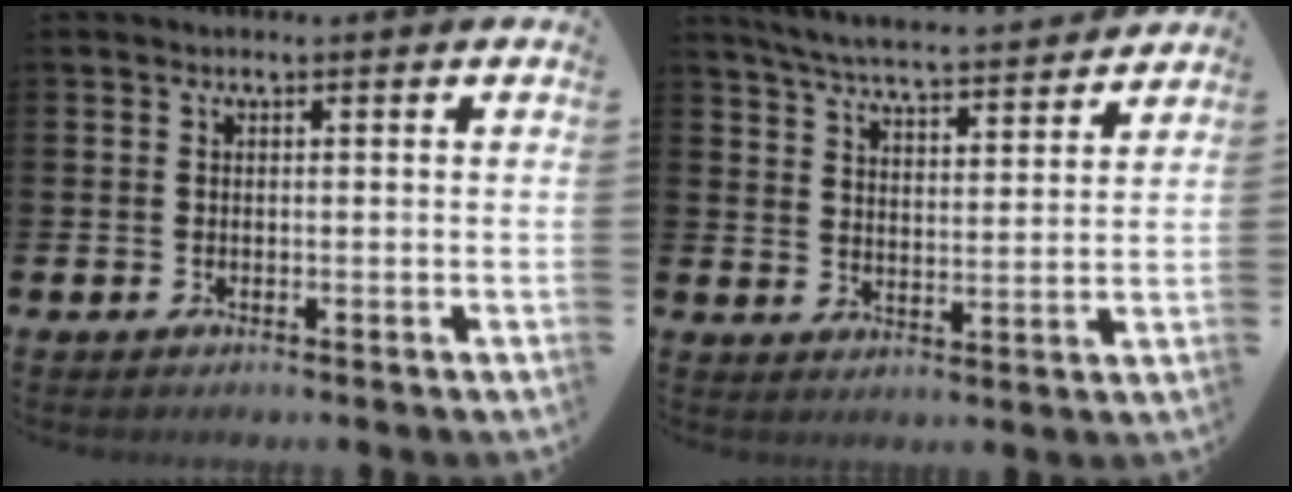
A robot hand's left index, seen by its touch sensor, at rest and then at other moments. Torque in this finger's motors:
{"motor_torque": [0.92, -1.22, 0.35, 0.11]}